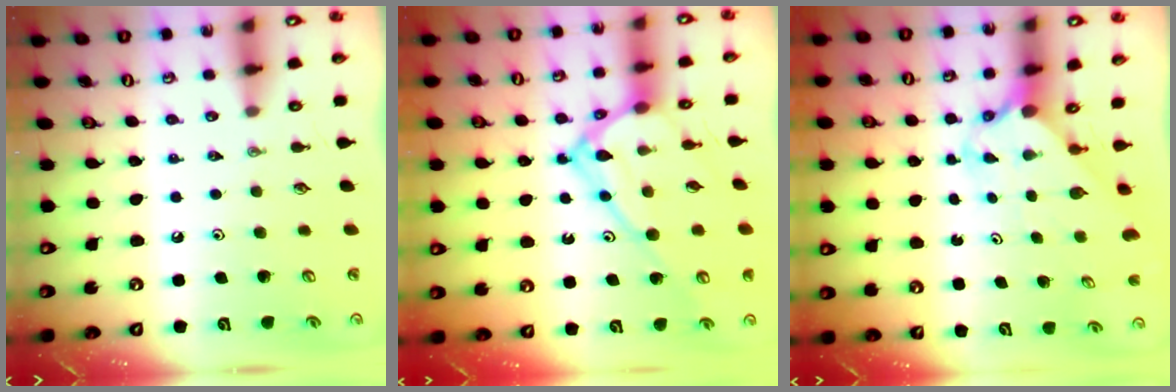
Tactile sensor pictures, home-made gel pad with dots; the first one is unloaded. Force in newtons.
{"total": 17.3, "press": 17.2, "slide": 1.7}
{"total": 2.3, "press": 2.3, "slide": 0.2}